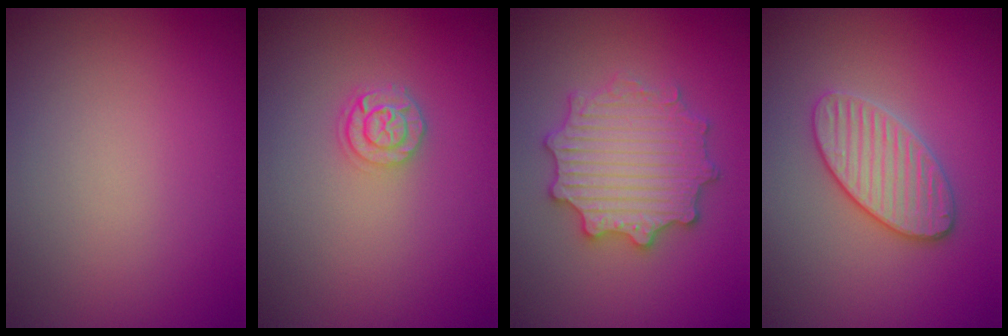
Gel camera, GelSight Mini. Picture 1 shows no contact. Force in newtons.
{"total": 2.2, "press": 1.8, "slide": 1.2}
{"total": 5.6, "press": 5.6, "slide": 1.0}
{"total": 3.7, "press": 3.5, "slide": 1.2}